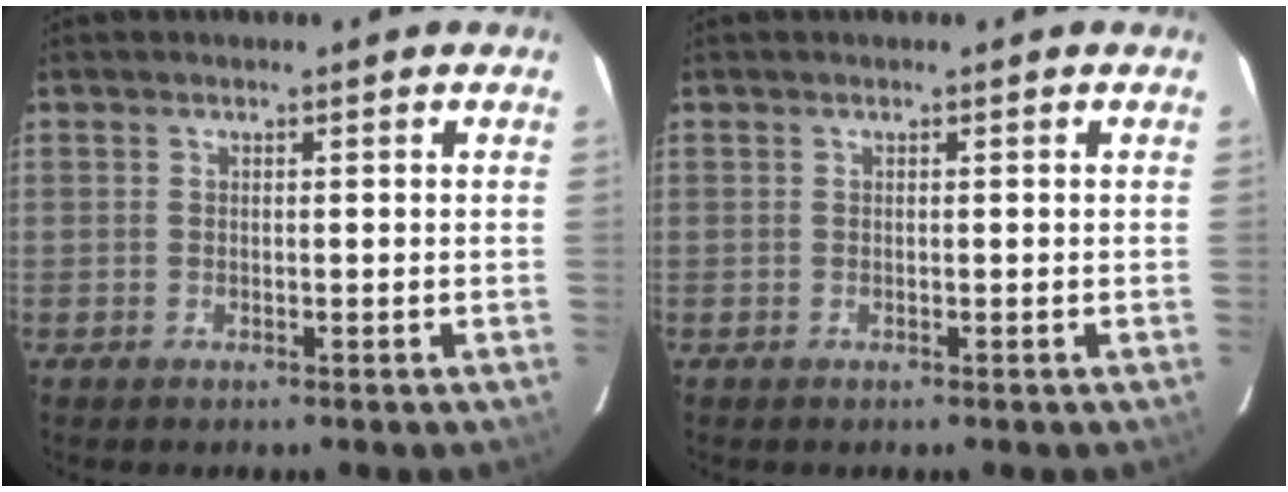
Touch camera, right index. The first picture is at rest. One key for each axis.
{"total": 0.0}